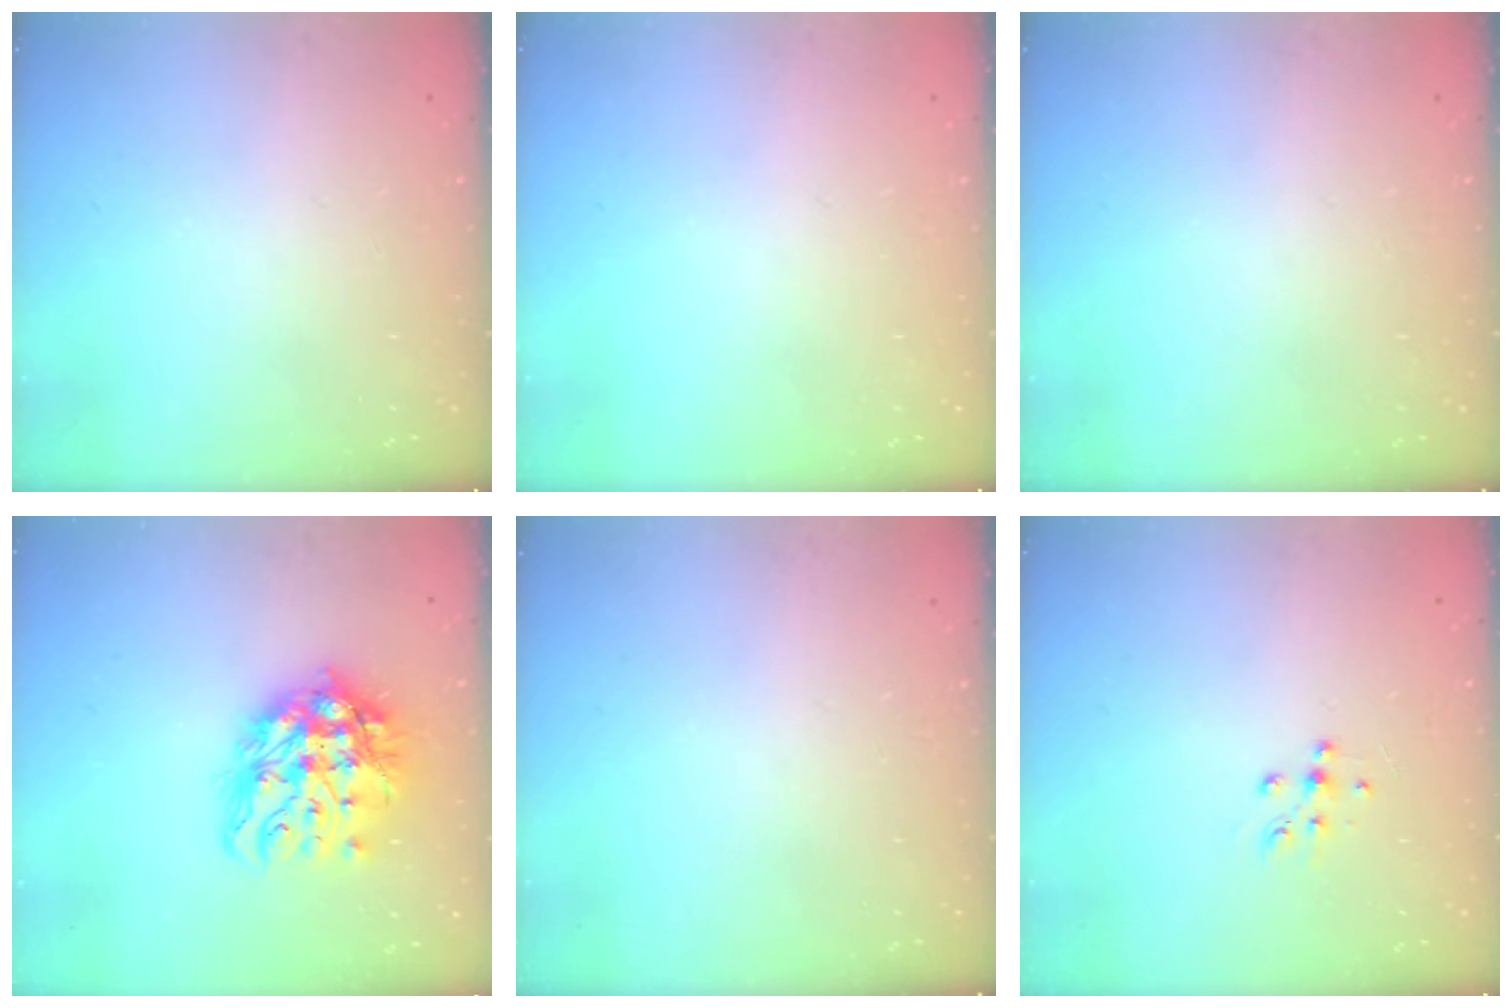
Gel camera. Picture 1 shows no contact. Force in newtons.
{"total": 0.0}
{"total": 0.0}
{"total": 16.4, "press": 16.4, "slide": 1.4}
{"total": 0.0}
{"total": 7.5, "press": 7.4, "slide": 1.0}